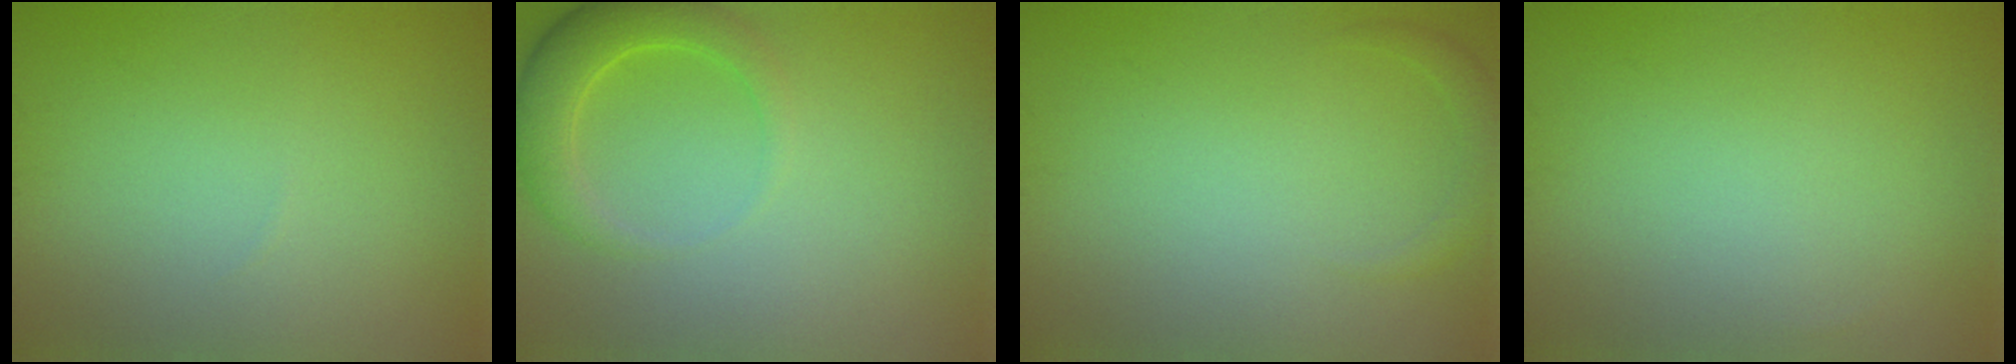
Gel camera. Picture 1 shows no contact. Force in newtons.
{"total": 3.7, "press": 3.7, "slide": 0.2}
{"total": 1.2, "press": 1.2, "slide": 0.2}
{"total": 0.0}